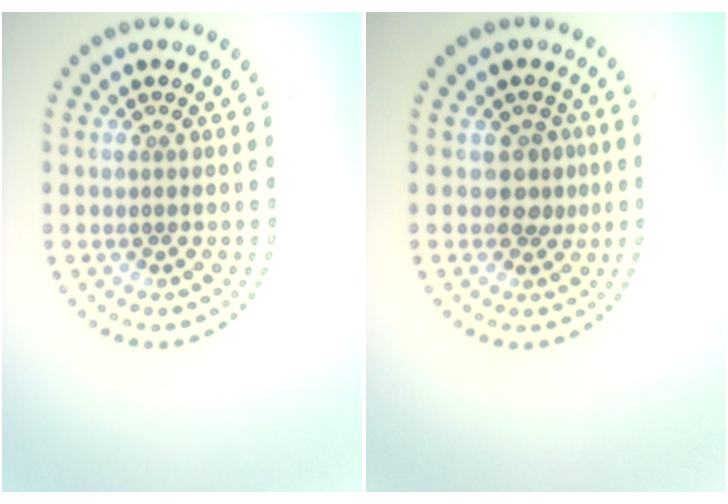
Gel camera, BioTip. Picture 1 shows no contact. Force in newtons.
{"total": 2.2, "press": 1.8, "slide": 1.2}